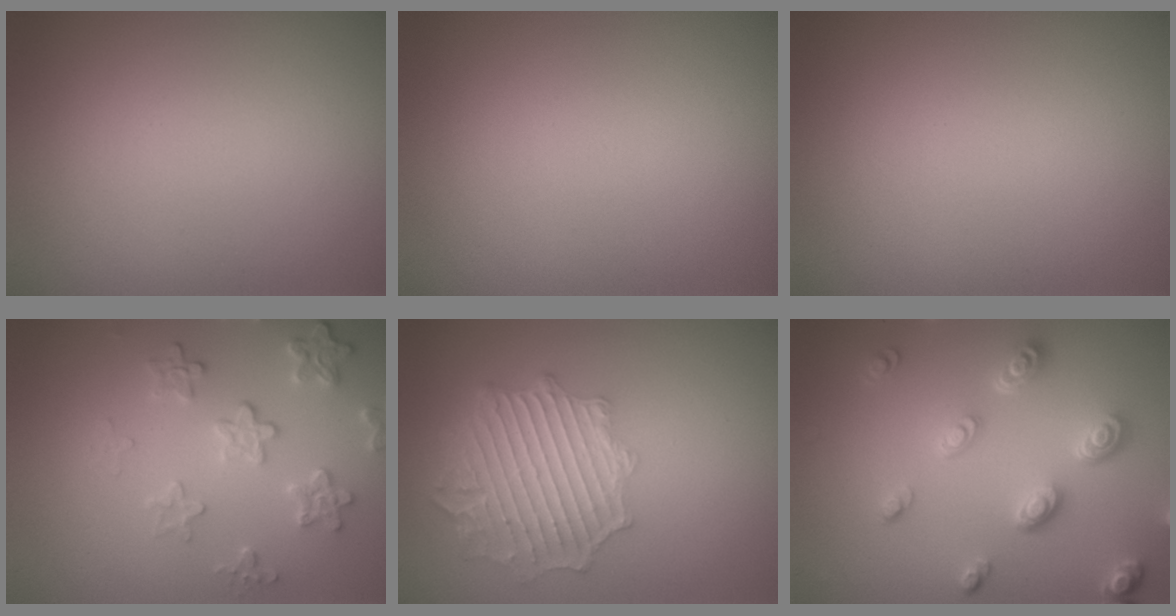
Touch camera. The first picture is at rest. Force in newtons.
{"total": 0.0}
{"total": 0.0}
{"total": 3.2, "press": 2.9, "slide": 1.3}
{"total": 6.4, "press": 4.9, "slide": 4.1}
{"total": 4.5, "press": 3.6, "slide": 2.8}